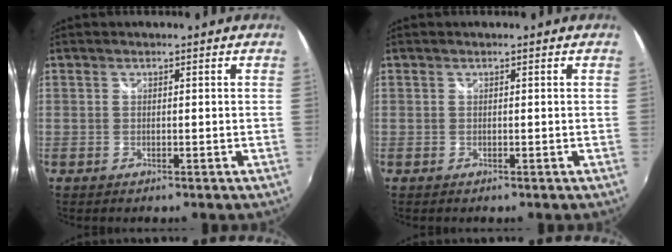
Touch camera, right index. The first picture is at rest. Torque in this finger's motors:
{"motor_torque": [0.00, 0.00, 0.00, 0.00]}